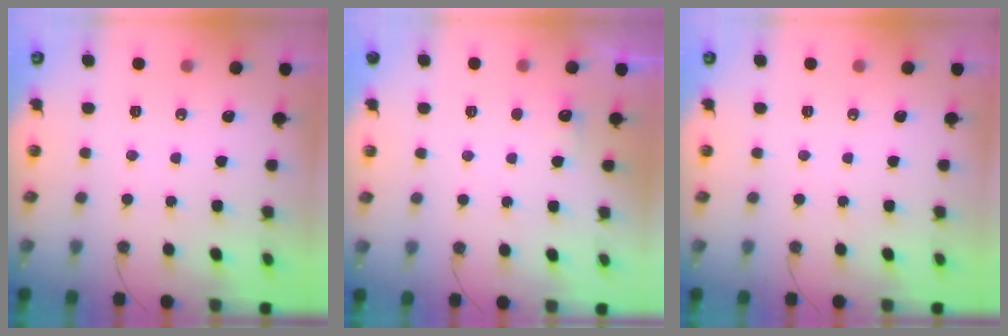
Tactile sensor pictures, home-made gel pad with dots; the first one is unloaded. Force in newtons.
{"total": 4.4, "press": 4.2, "slide": 1.2}
{"total": 0.0}